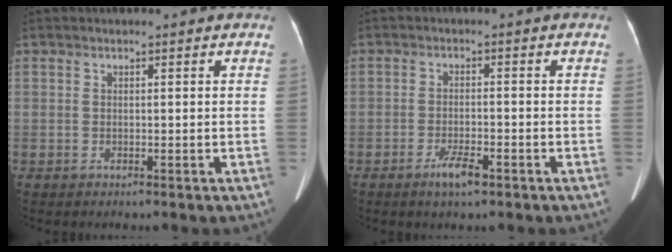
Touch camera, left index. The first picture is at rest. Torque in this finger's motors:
{"motor_torque": [0.48, 0.44, 0.03, 0.03]}